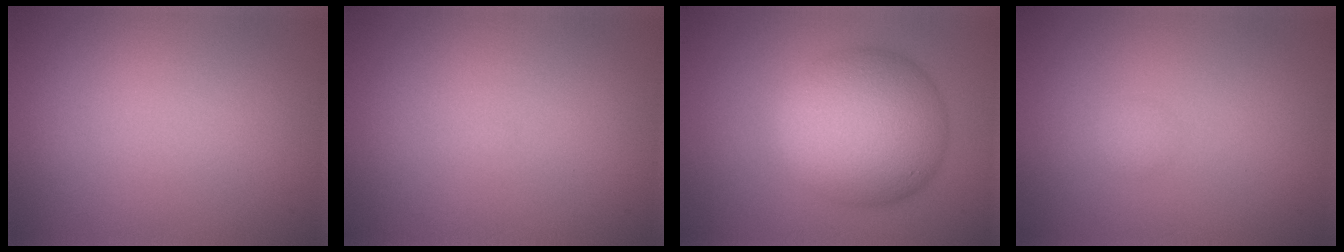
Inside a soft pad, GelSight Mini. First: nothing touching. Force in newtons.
{"total": 0.0}
{"total": 9.2, "press": 9.2, "slide": 0.2}
{"total": 0.7, "press": 0.7, "slide": 0.0}